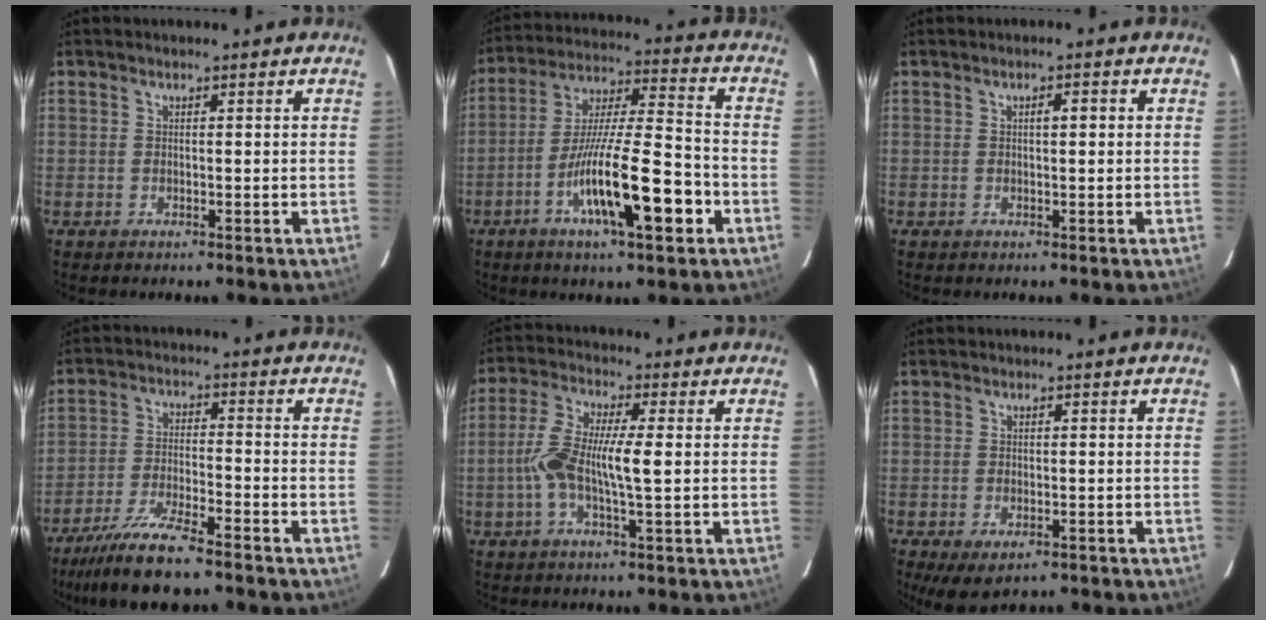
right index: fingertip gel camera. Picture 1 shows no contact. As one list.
[{"total": 16.1, "force": [-6.3, 2.0, 14.6], "torque": [-0.261, -0.005, -0.109]}, {"total": 1.5, "force": [0.3, 0.4, 1.4], "torque": [-0.023, 0.004, 0.004]}, {"total": 9.4, "force": [-7.7, 0.7, 5.4], "torque": [-0.097, -0.027, -0.137]}, {"total": 8.5, "force": [-0.6, 1.2, 8.4], "torque": [-0.179, 0.011, -0.019]}, {"total": 5.5, "force": [-3.6, 2.6, 3.2], "torque": [-0.051, -0.009, -0.051]}]